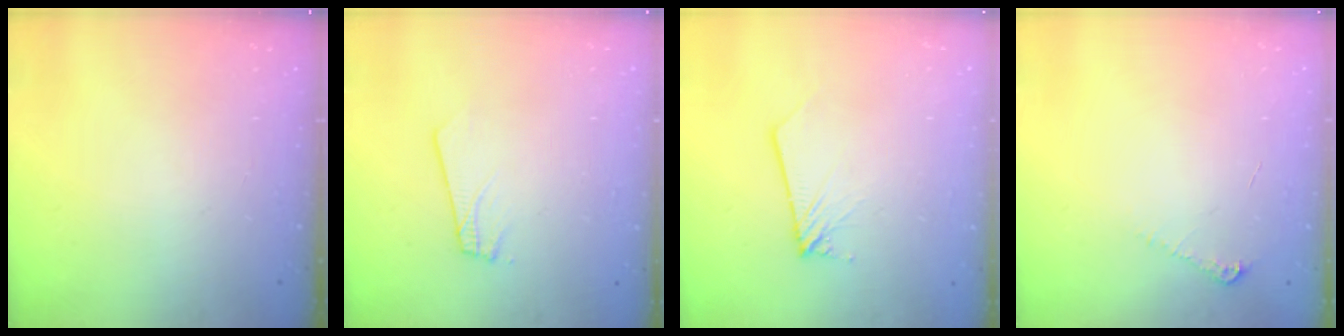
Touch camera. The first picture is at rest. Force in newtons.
{"total": 1.8, "press": 1.8, "slide": 0.1}
{"total": 2.7, "press": 2.7, "slide": 0.2}
{"total": 4.9, "press": 4.9, "slide": 0.7}